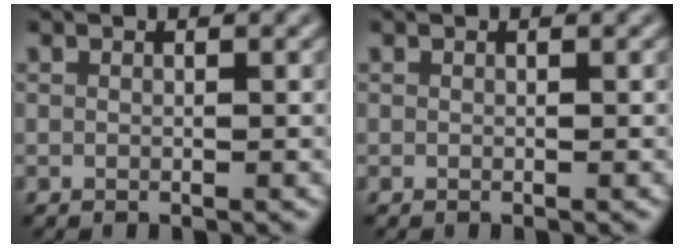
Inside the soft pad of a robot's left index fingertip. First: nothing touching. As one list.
[{"total": 0.0}]